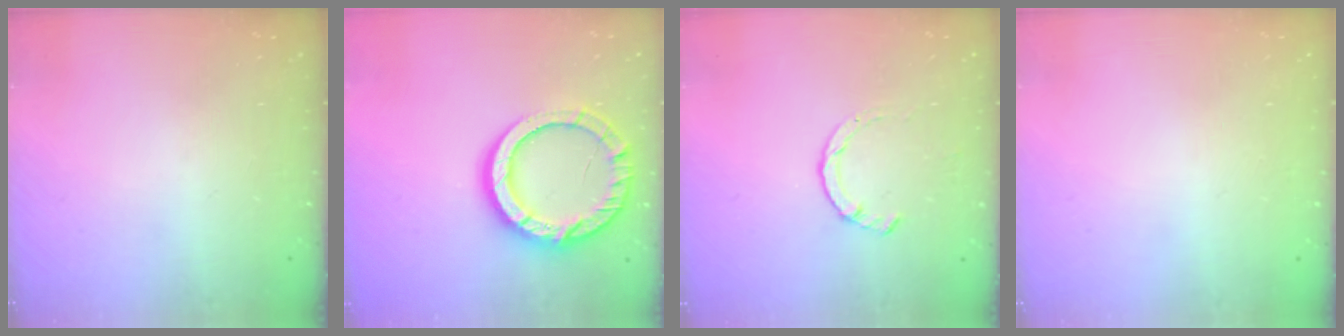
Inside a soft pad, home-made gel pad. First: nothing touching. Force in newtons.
{"total": 14.7, "press": 14.7, "slide": 1.0}
{"total": 2.8, "press": 2.8, "slide": 0.4}
{"total": 2.6, "press": 2.6, "slide": 0.2}